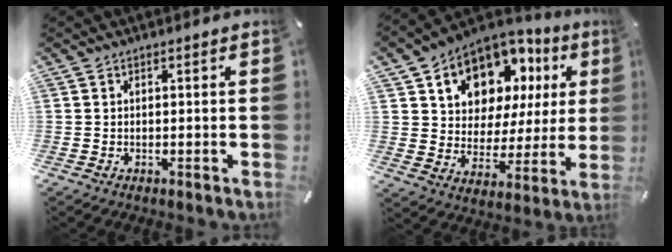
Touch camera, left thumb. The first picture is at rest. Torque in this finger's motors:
{"motor_torque": [2.53, 2.48, 2.32, -0.45, 0.15]}